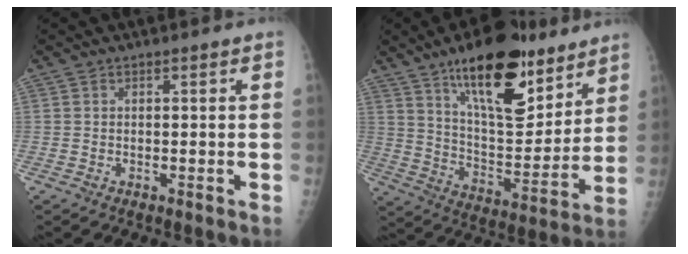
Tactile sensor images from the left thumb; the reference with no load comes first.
{"total": 22.6, "force": [14.2, 9.0, 15.1], "torque": [-0.190, -0.075, 0.232]}